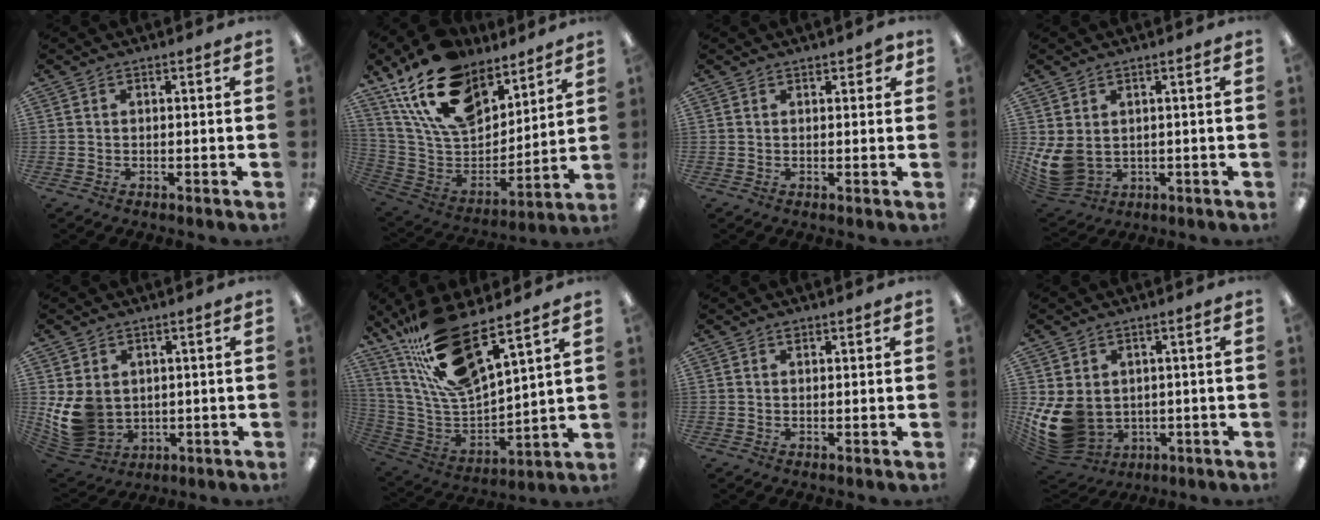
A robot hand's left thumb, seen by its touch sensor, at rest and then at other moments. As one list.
[{"total": 22.2, "force": [14.4, 12.4, 11.6], "torque": [-0.221, -0.074, 0.265]}, {"total": 2.5, "force": [1.6, 1.3, 1.4], "torque": [-0.013, -0.003, 0.025]}, {"total": 7.8, "force": [1.5, 5.6, 5.2], "torque": [-0.117, -0.016, 0.033]}, {"total": 9.9, "force": [1.0, 8.3, 5.3], "torque": [-0.135, -0.017, 0.023]}, {"total": 20.6, "force": [15.1, 5.5, 13.0], "torque": [-0.240, -0.095, 0.263]}, {"total": 1.1, "force": [0.8, 0.5, 0.5], "torque": [-0.005, -0.003, 0.013]}, {"total": 11.5, "force": [-0.5, 9.4, 6.7], "torque": [-0.153, -0.014, -0.001]}]